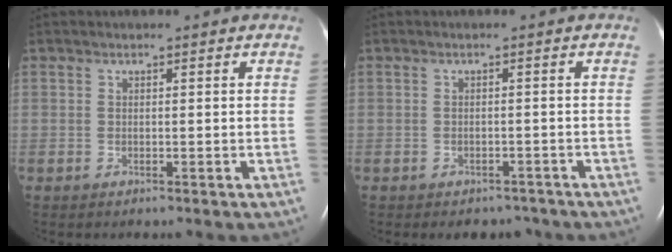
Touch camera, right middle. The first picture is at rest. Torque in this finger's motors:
{"motor_torque": [0.05, -0.03, 0.01, 0.00]}